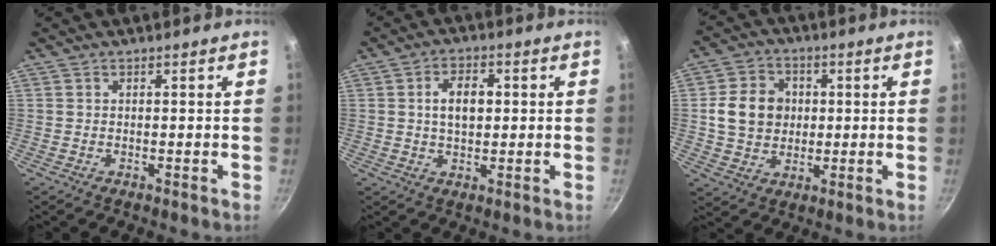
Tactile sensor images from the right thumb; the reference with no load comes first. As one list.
[{"total": 6.3, "force": [0.8, 3.9, 4.9], "torque": [-0.068, 0.008, 0.012]}, {"total": 10.2, "force": [1.1, 8.7, 5.3], "torque": [-0.066, 0.008, 0.015]}]